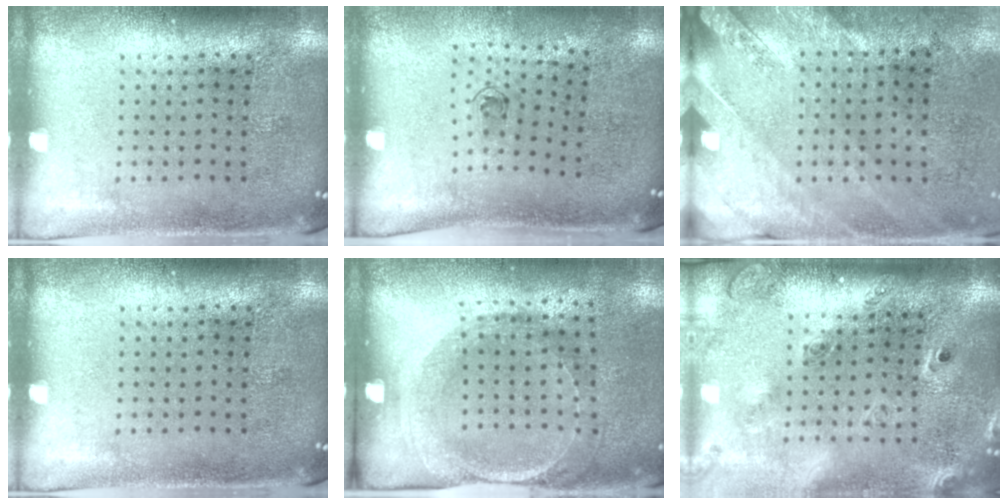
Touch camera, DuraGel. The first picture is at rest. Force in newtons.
{"total": 0.6, "press": 0.3, "slide": 0.5}
{"total": 2.4, "press": 2.0, "slide": 1.3}
{"total": 0.0}
{"total": 1.6, "press": 1.5, "slide": 0.6}
{"total": 2.5, "press": 1.8, "slide": 1.7}